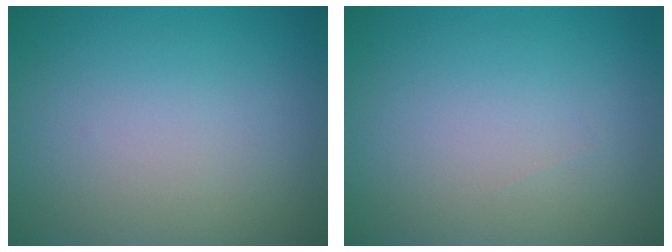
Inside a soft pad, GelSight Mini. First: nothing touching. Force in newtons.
{"total": 0.0}